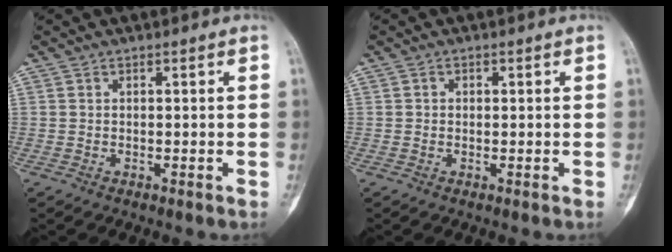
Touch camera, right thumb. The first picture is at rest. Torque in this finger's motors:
{"motor_torque": [-0.23, 0.04, 0.10, 0.07, -0.09]}